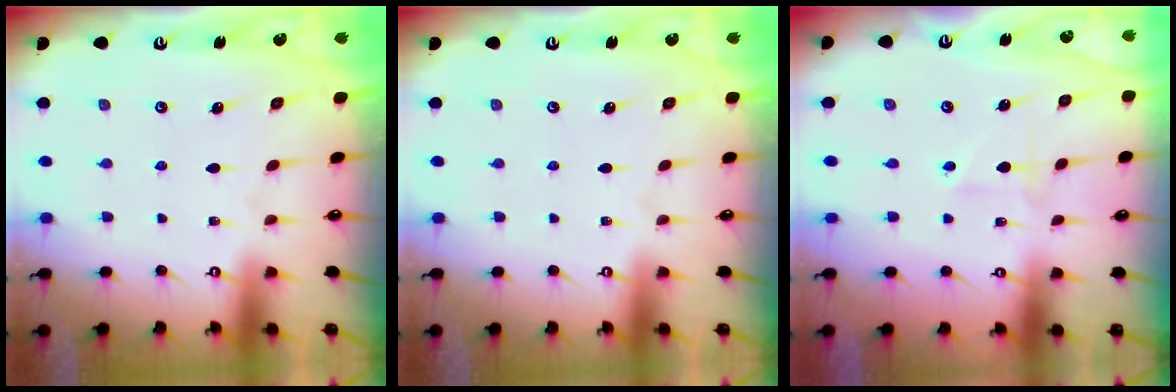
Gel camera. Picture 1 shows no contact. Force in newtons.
{"total": 0.0}
{"total": 2.6, "press": 2.5, "slide": 0.9}